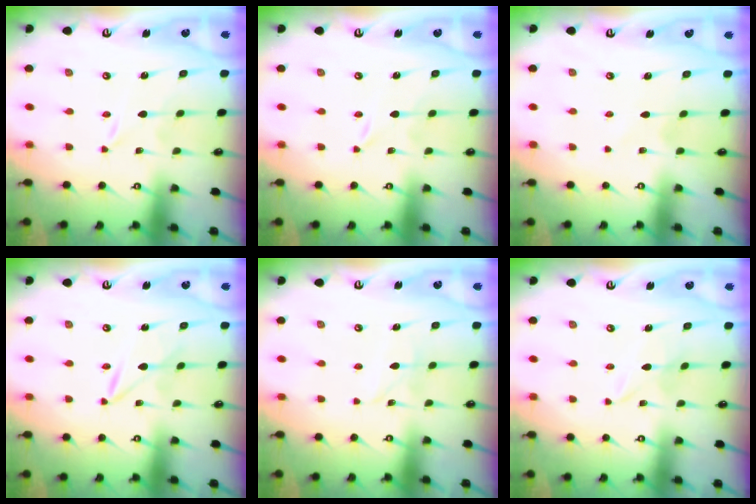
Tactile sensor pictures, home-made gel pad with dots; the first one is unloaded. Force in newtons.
{"total": 0.0}
{"total": 1.4, "press": 1.4, "slide": 0.2}
{"total": 1.6, "press": 1.6, "slide": 0.1}
{"total": 2.6, "press": 2.5, "slide": 0.3}
{"total": 2.5, "press": 2.5, "slide": 0.2}